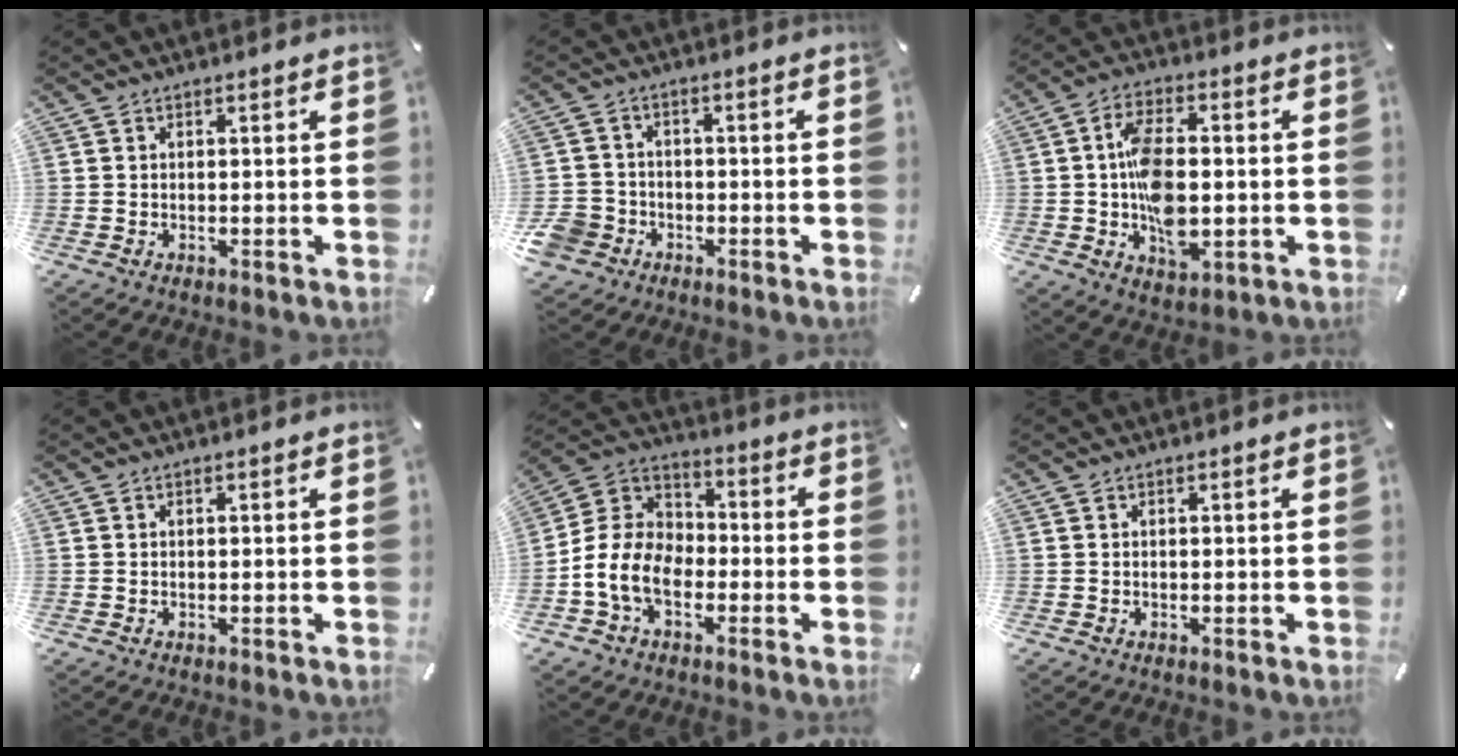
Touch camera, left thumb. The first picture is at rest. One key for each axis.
{"total": 6.1, "fx": -2.9, "fy": 5.1, "fz": 1.6, "tx": -0.052, "ty": 0.013, "tz": -0.055}
{"total": 12.0, "fx": -0.8, "fy": 7.0, "fz": 9.7, "tx": -0.175, "ty": -0.001, "tz": -0.013}
{"total": 0.0}
{"total": 11.4, "fx": -5.2, "fy": 8.1, "fz": 6.2, "tx": -0.143, "ty": 0.022, "tz": -0.098}
{"total": 0.0}